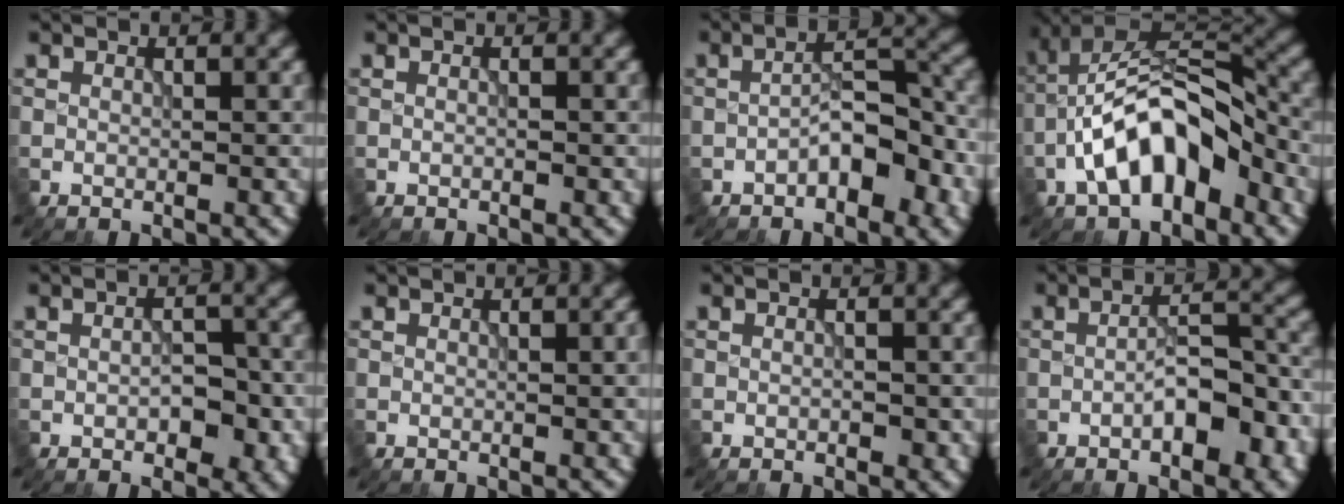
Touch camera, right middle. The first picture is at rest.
{"total": 0.0}
{"total": 4.9, "force": [-2.2, 2.1, 3.9], "torque": [-0.056, 0.019, -0.038]}
{"total": 10.3, "force": [-4.0, 5.0, 8.1], "torque": [-0.151, 0.018, -0.075]}
{"total": 3.2, "force": [-0.8, 1.6, 2.6], "torque": [-0.038, -0.002, -0.010]}
{"total": 1.0, "force": [0.1, 0.1, 1.0], "torque": [-0.013, 0.001, 0.001]}
{"total": 1.0, "force": [-0.3, 0.5, 0.8], "torque": [-0.015, 0.000, -0.003]}
{"total": 5.7, "force": [-2.1, 2.2, 4.8], "torque": [-0.073, 0.009, -0.034]}